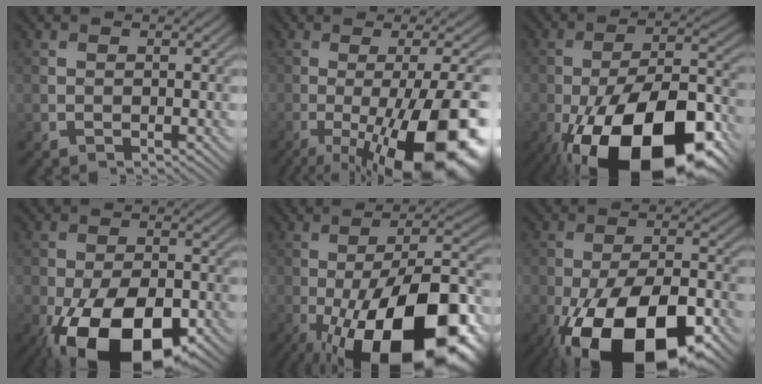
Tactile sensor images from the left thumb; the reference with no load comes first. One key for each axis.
{"total": 19.3, "fx": -7.0, "fy": 5.5, "fz": 17.1, "tx": -0.209, "ty": -0.006, "tz": -0.104}
{"total": 21.4, "fx": -10.4, "fy": 9.6, "fz": 16.1, "tx": -0.257, "ty": -0.020, "tz": -0.163}
{"total": 16.4, "fx": -7.8, "fy": 8.5, "fz": 11.6, "tx": -0.199, "ty": -0.041, "tz": -0.121}
{"total": 21.8, "fx": -8.6, "fy": 8.2, "fz": 18.3, "tx": -0.267, "ty": -0.013, "tz": -0.132}
{"total": 19.4, "fx": -9.4, "fy": 9.2, "fz": 14.2, "tx": -0.237, "ty": -0.034, "tz": -0.147}